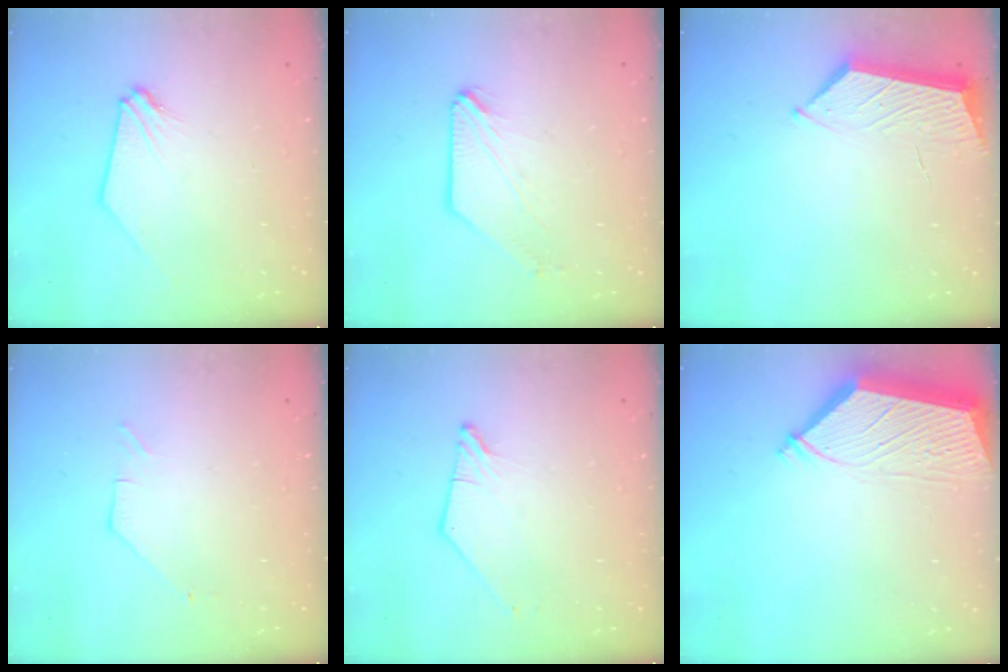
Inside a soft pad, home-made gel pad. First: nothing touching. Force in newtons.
{"total": 0.0}
{"total": 6.6, "press": 6.6, "slide": 0.4}
{"total": 0.7, "press": 0.7, "slide": 0.2}
{"total": 1.3, "press": 1.3, "slide": 0.2}
{"total": 6.5, "press": 6.4, "slide": 0.9}